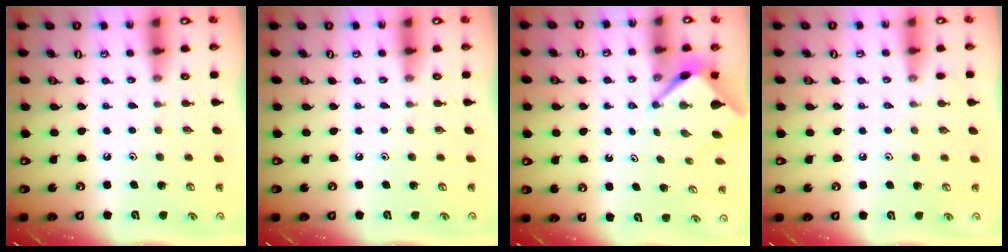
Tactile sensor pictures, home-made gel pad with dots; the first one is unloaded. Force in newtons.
{"total": 0.0}
{"total": 3.1, "press": 3.1, "slide": 0.1}
{"total": 3.0, "press": 2.9, "slide": 0.6}